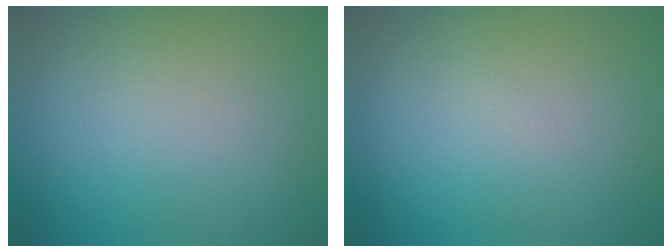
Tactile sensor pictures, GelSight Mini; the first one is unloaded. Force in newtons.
{"total": 0.0}